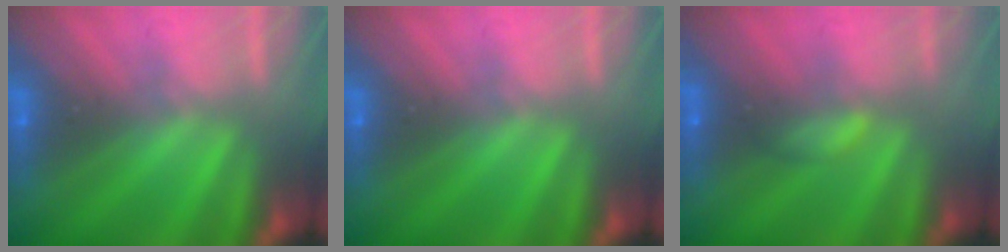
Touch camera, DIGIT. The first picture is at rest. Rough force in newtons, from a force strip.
{"total": 0.0}
{"total": 2.2}